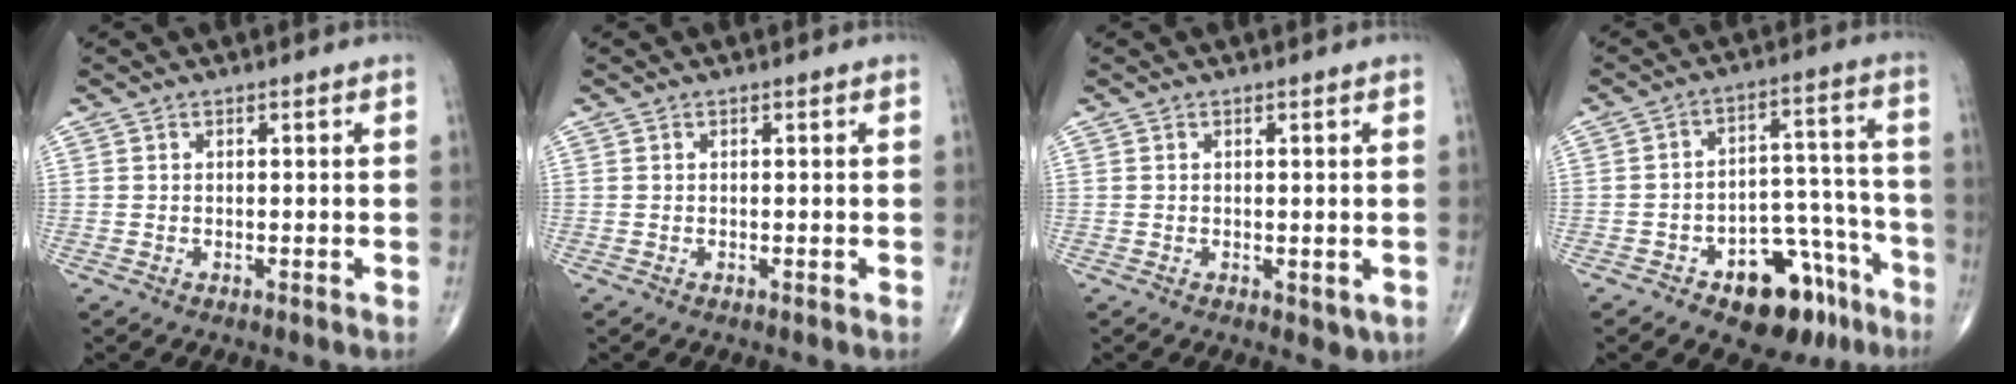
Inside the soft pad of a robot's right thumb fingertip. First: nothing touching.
{"total": 0.0}
{"total": 1.8, "force": [-0.1, 1.1, 1.4], "torque": [-0.013, -0.005, 0.002]}
{"total": 13.7, "force": [-8.1, 7.5, 8.1], "torque": [-0.068, 0.076, -0.112]}